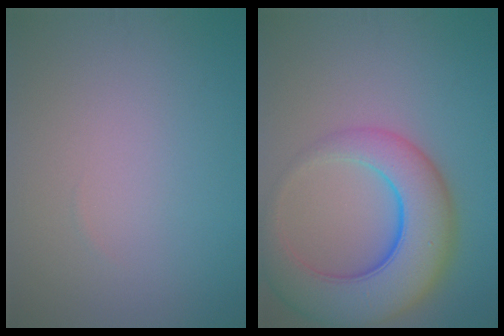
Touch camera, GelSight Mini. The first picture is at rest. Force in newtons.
{"total": 9.1, "press": 9.1, "slide": 0.6}